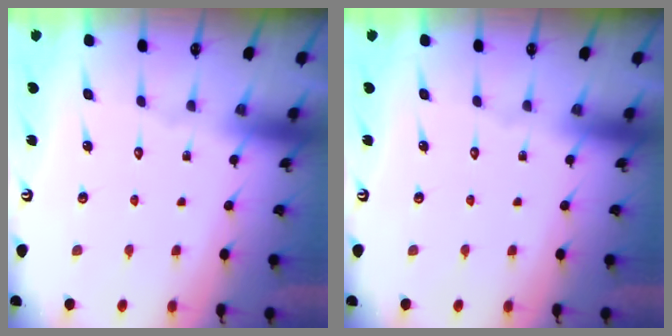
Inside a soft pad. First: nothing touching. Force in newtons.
{"total": 0.0}